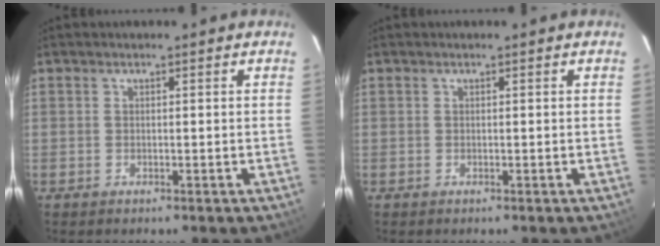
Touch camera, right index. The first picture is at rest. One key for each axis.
{"total": 0.0}